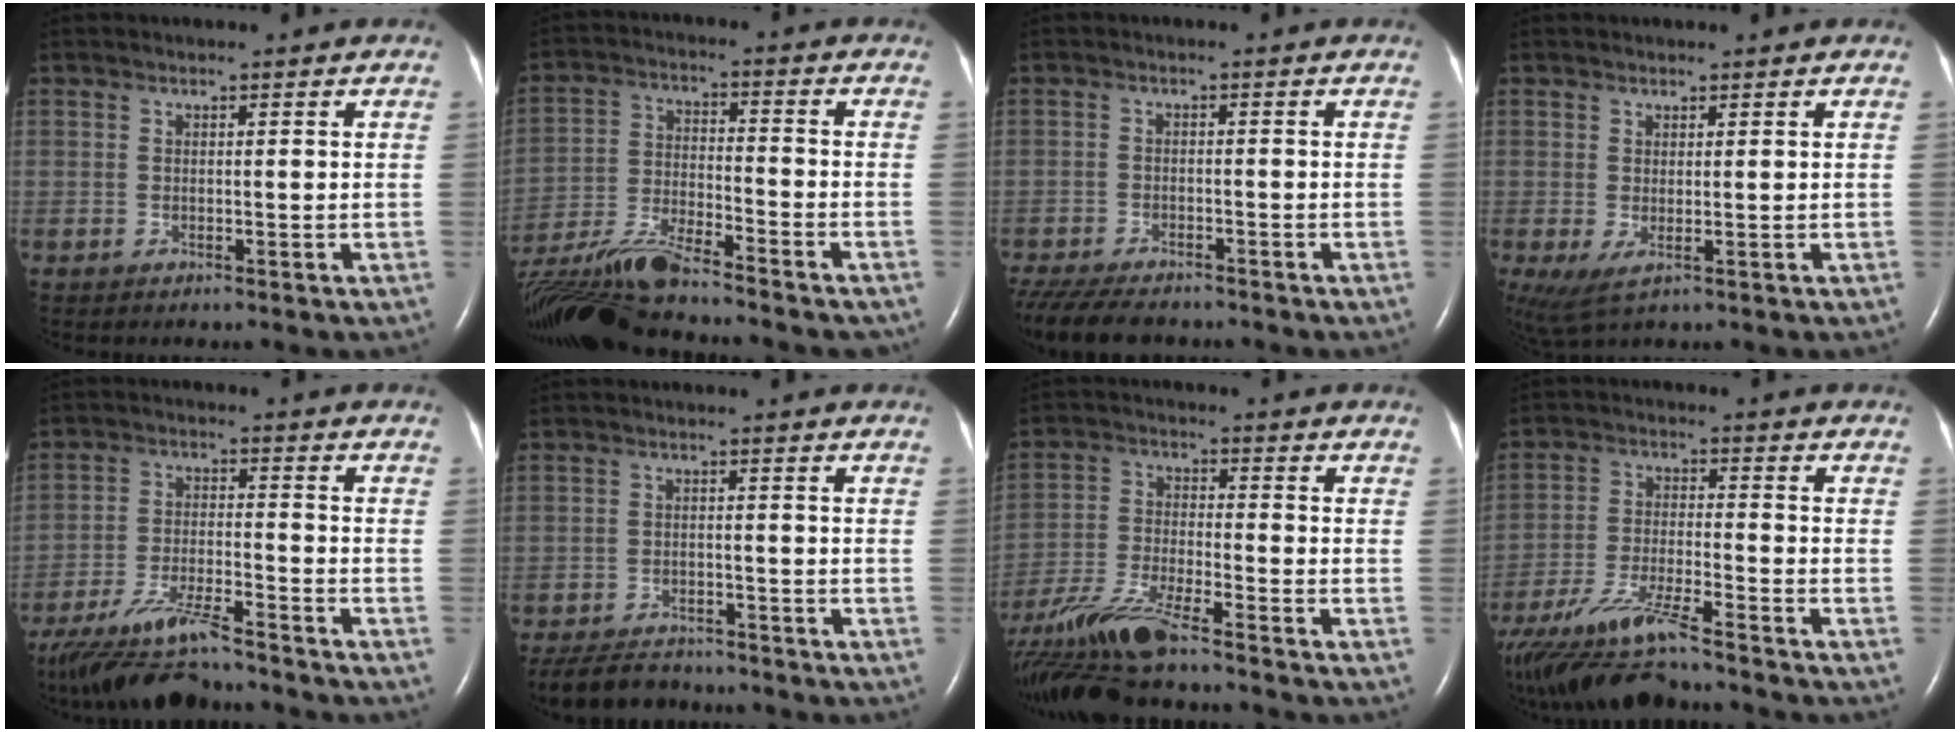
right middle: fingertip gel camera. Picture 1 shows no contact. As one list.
[{"total": 19.2, "force": [-16.5, 2.3, 9.5], "torque": [-0.205, -0.028, -0.278]}, {"total": 11.2, "force": [-9.5, 3.1, 5.2], "torque": [-0.103, -0.015, -0.146]}, {"total": 3.5, "force": [-0.5, 1.3, 3.2], "torque": [-0.071, -0.010, 0.000]}, {"total": 11.7, "force": [-10.1, 1.0, 5.8], "torque": [-0.108, -0.025, -0.176]}, {"total": 7.2, "force": [-6.6, 2.1, 1.9], "torque": [-0.033, -0.011, -0.105]}, {"total": 14.2, "force": [-12.2, 0.7, 7.4], "torque": [-0.162, -0.019, -0.225]}, {"total": 12.8, "force": [-11.2, -0.1, 6.2], "torque": [-0.120, -0.026, -0.198]}]